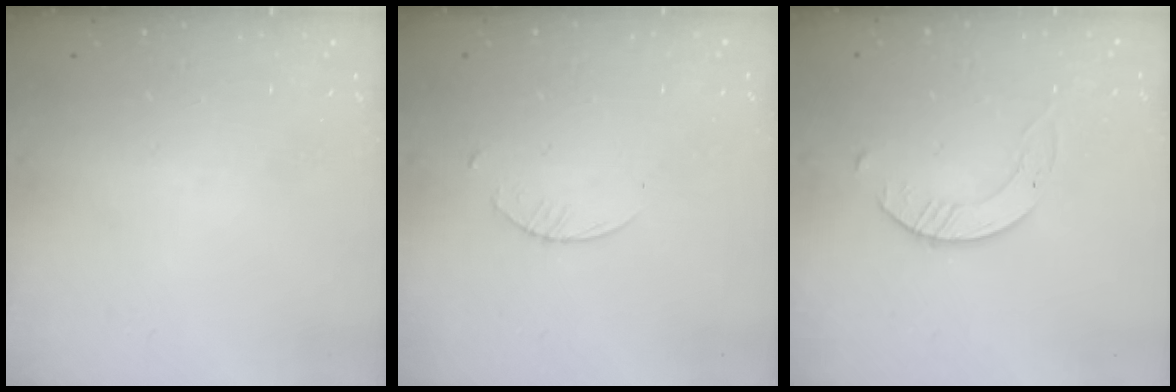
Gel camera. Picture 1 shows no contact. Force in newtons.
{"total": 1.5, "press": 1.5, "slide": 0.2}
{"total": 2.6, "press": 2.6, "slide": 0.3}